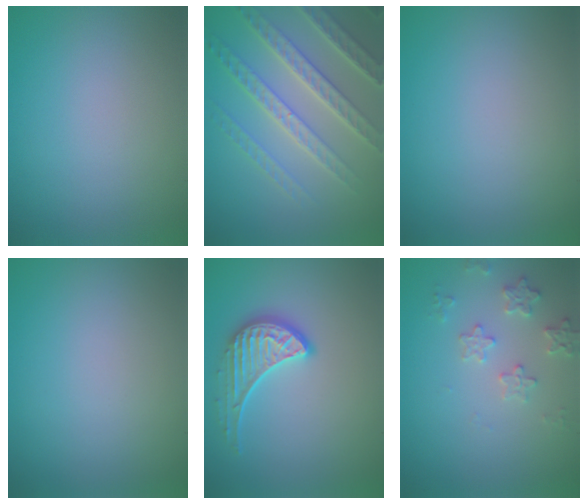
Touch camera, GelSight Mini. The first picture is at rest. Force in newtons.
{"total": 6.2, "press": 5.0, "slide": 3.8}
{"total": 0.0}
{"total": 0.0}
{"total": 3.5, "press": 3.0, "slide": 1.8}
{"total": 2.5, "press": 2.4, "slide": 0.6}